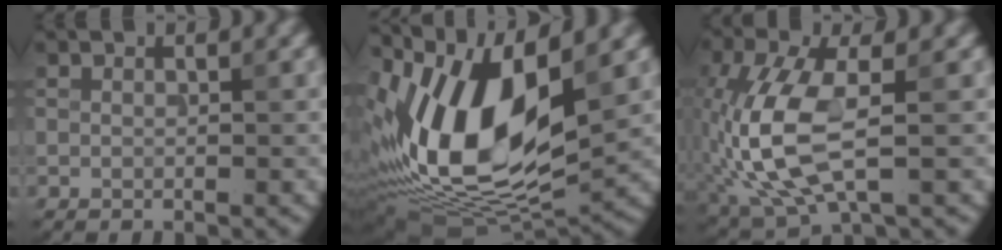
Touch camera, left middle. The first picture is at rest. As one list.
[{"total": 14.3, "force": [3.1, 7.3, 11.8], "torque": [-0.225, -0.004, 0.053]}, {"total": 8.3, "force": [-1.3, 3.6, 7.4], "torque": [-0.176, 0.002, -0.022]}]